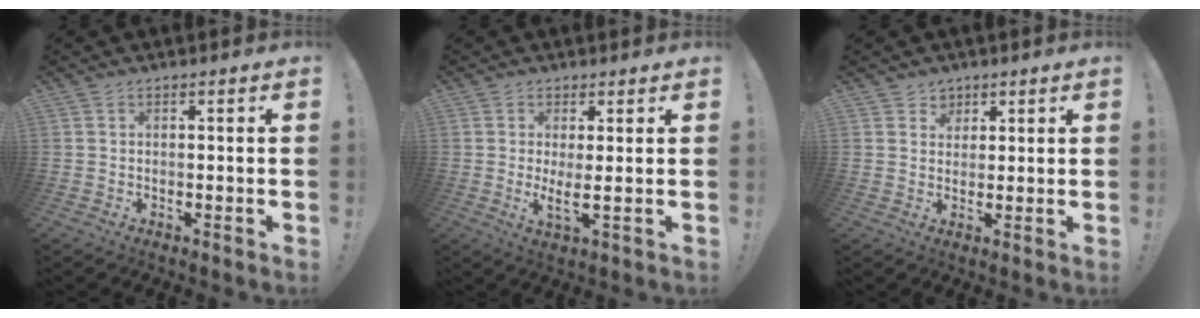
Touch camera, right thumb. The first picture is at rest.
{"total": 4.2, "force": [1.3, 0.0, 4.0], "torque": [-0.058, -0.030, 0.019]}
{"total": 3.5, "force": [2.2, 2.7, 0.1], "torque": [0.002, -0.012, 0.039]}